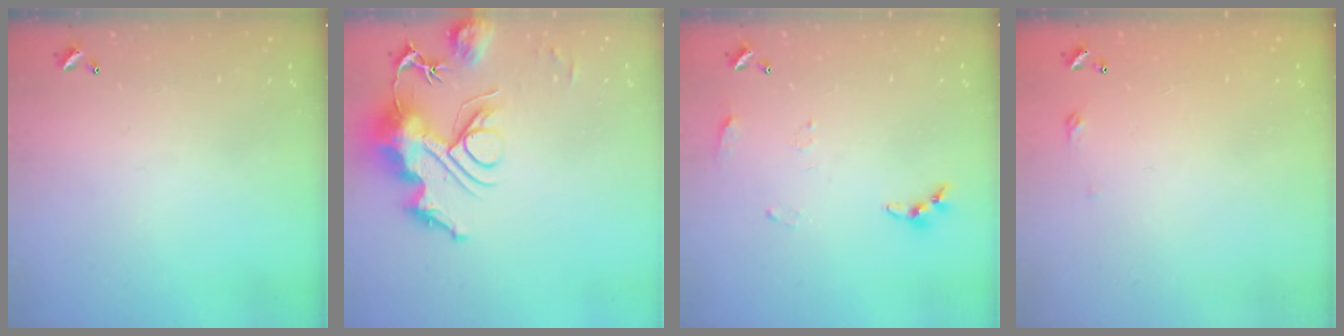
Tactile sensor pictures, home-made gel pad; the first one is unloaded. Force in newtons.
{"total": 13.8, "press": 13.7, "slide": 0.8}
{"total": 6.4, "press": 6.4, "slide": 0.7}
{"total": 2.7, "press": 2.6, "slide": 0.4}